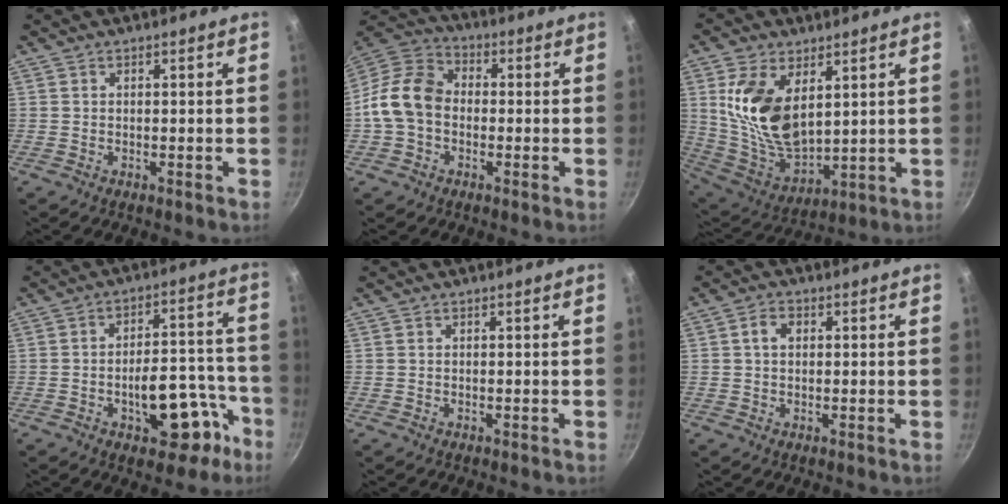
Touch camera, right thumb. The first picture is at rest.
{"total": 11.7, "force": [-1.3, 8.9, 7.5], "torque": [-0.115, 0.032, -0.046]}
{"total": 16.1, "force": [4.8, 9.1, 12.3], "torque": [-0.223, -0.040, 0.108]}
{"total": 14.5, "force": [-6.6, 7.4, 10.6], "torque": [-0.087, 0.062, -0.083]}
{"total": 0.0}
{"total": 3.0, "force": [0.6, 2.2, 2.0], "torque": [-0.028, 0.005, 0.006]}